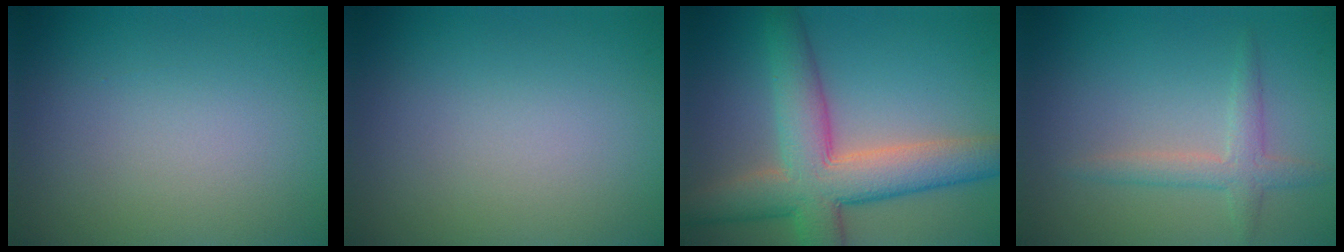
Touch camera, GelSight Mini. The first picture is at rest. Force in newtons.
{"total": 0.0}
{"total": 8.8, "press": 8.7, "slide": 0.4}
{"total": 2.3, "press": 2.3, "slide": 0.1}